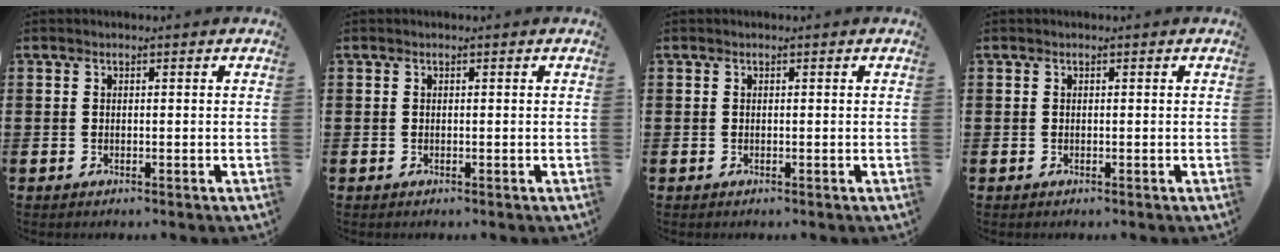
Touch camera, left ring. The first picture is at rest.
{"total": 0.0}
{"total": 0.0}
{"total": 0.0}